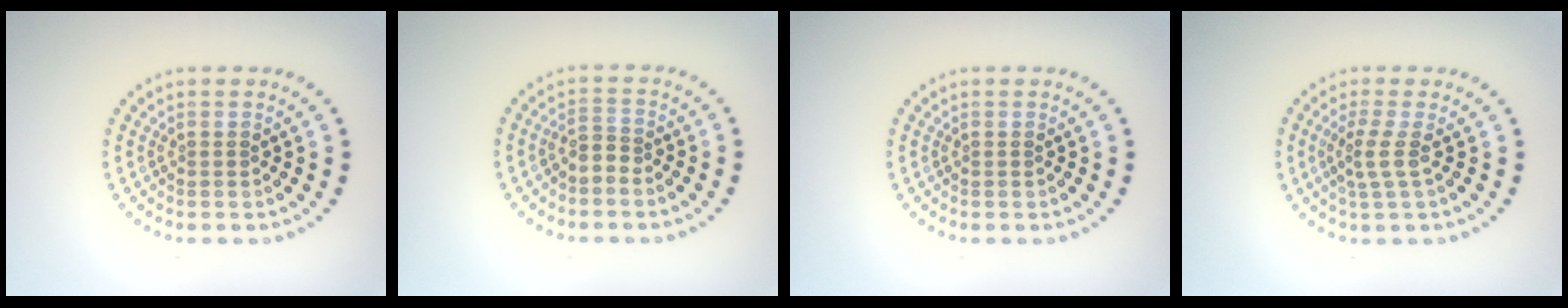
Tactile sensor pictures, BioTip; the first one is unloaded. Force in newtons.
{"total": 1.4, "press": 1.0, "slide": 1.0}
{"total": 0.0}
{"total": 2.1, "press": 1.5, "slide": 1.4}